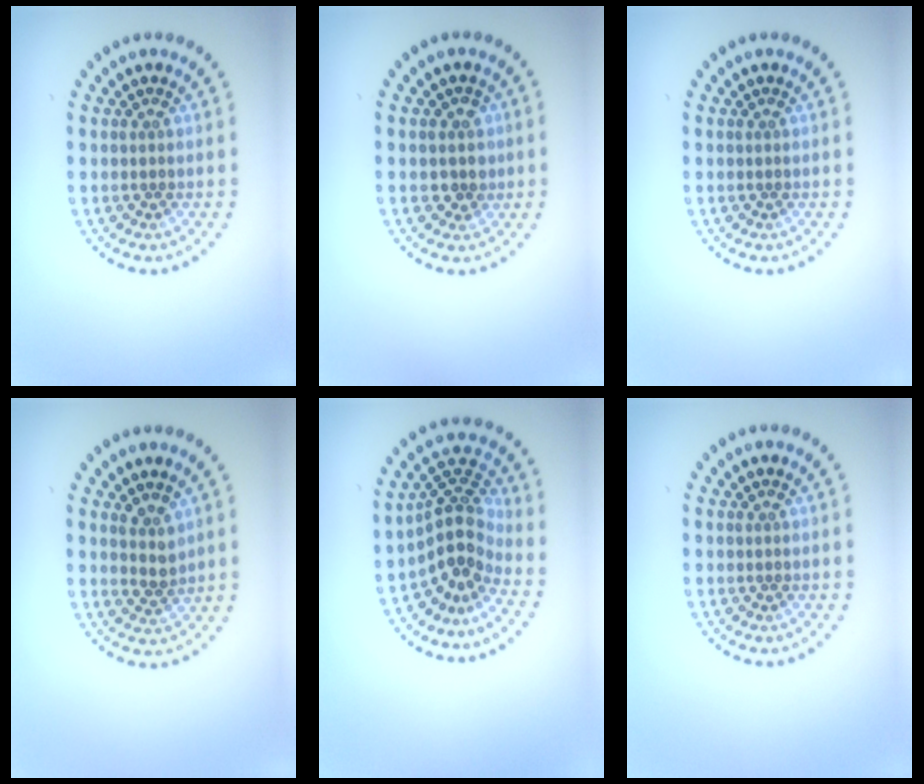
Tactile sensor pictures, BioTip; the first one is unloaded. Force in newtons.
{"total": 1.9, "press": 1.7, "slide": 0.7}
{"total": 0.0}
{"total": 2.0, "press": 1.7, "slide": 1.1}
{"total": 3.9, "press": 2.6, "slide": 2.9}
{"total": 0.0}